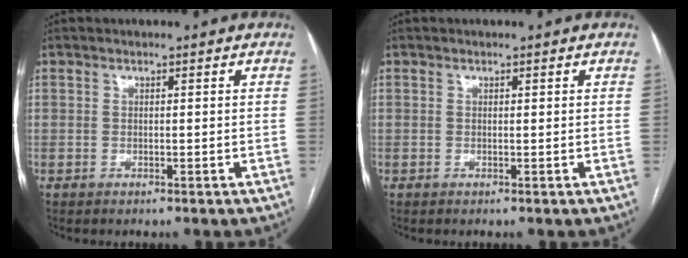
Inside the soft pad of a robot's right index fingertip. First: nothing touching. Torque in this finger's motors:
{"motor_torque": [0.14, 0.06, 0.03, 0.01]}